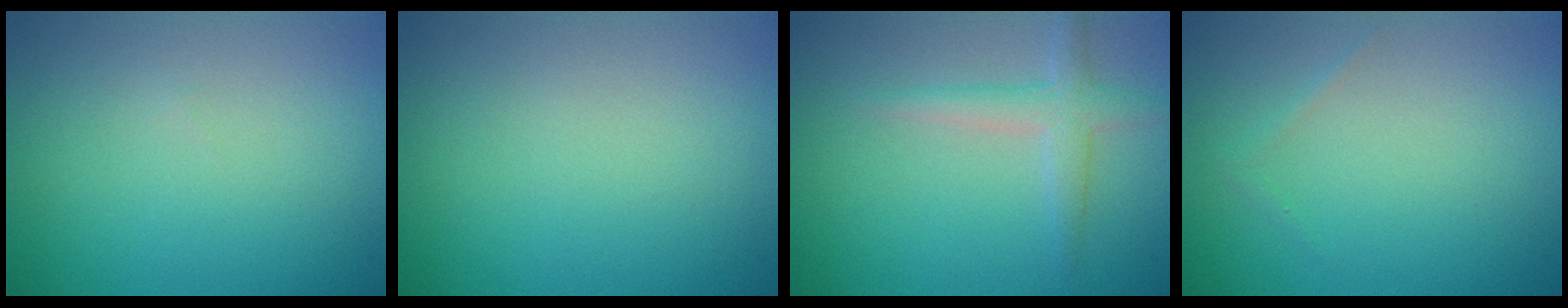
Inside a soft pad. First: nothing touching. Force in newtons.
{"total": 0.0}
{"total": 2.2, "press": 2.2, "slide": 0.1}
{"total": 0.5, "press": 0.5, "slide": 0.0}